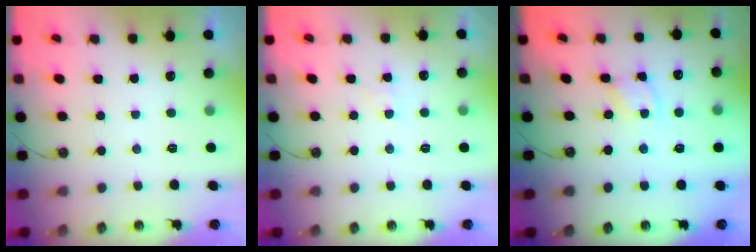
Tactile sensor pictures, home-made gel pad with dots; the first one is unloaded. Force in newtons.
{"total": 3.9, "press": 3.8, "slide": 0.6}
{"total": 1.9, "press": 1.8, "slide": 0.3}